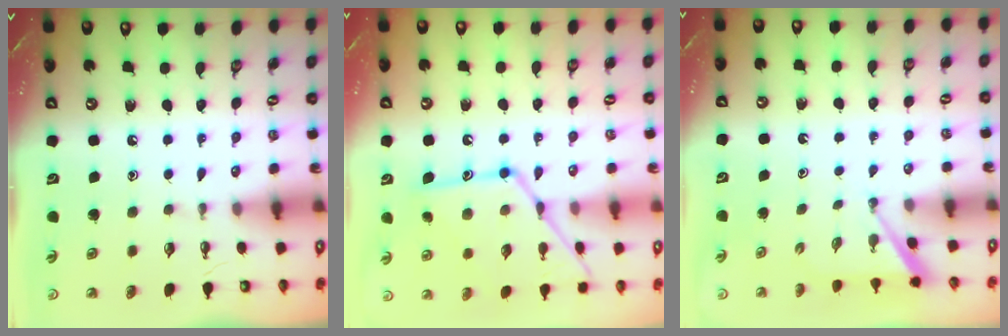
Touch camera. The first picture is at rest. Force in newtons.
{"total": 16.5, "press": 16.4, "slide": 1.3}
{"total": 2.3, "press": 2.3, "slide": 0.3}